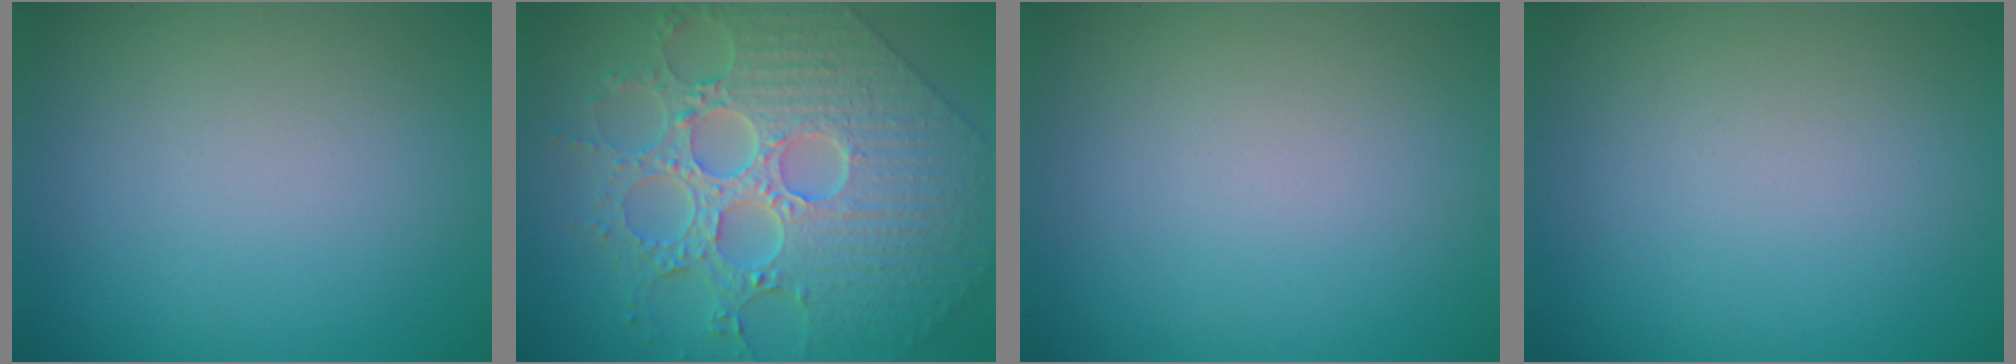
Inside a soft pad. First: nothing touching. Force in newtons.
{"total": 9.3, "press": 7.0, "slide": 6.2}
{"total": 0.0}
{"total": 0.0}